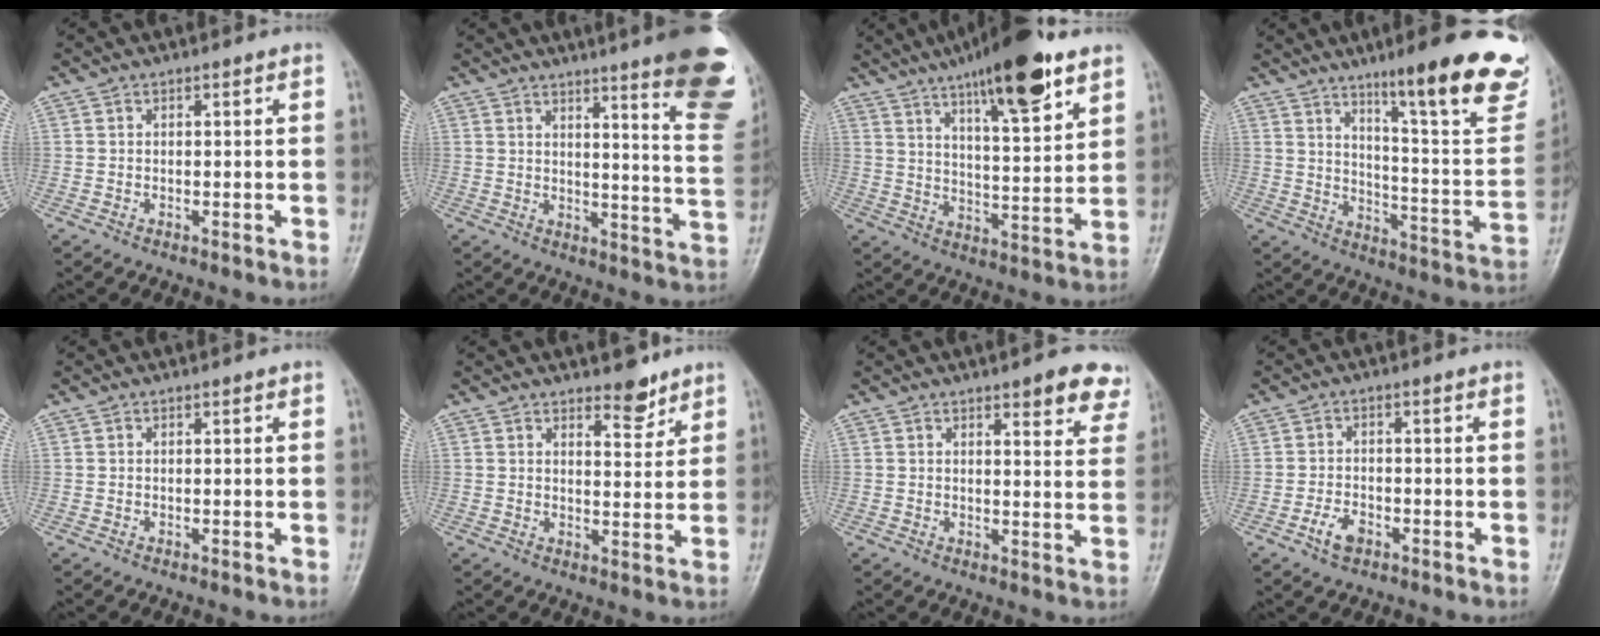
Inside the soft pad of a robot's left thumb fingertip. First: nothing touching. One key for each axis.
{"total": 19.1, "fx": 12.3, "fy": 2.6, "fz": 14.4, "tx": -0.150, "ty": -0.079, "tz": 0.143}
{"total": 17.9, "fx": 11.3, "fy": 4.4, "fz": 13.1, "tx": -0.178, "ty": -0.050, "tz": 0.179}
{"total": 23.6, "fx": 15.2, "fy": 3.8, "fz": 17.7, "tx": -0.210, "ty": -0.077, "tz": 0.218}
{"total": 0.0}
{"total": 4.8, "fx": 3.8, "fy": 1.9, "fz": 2.2, "tx": -0.009, "ty": -0.029, "tz": 0.057}
{"total": 8.1, "fx": 5.4, "fy": 2.6, "fz": 5.4, "tx": -0.036, "ty": -0.024, "tz": 0.056}
{"total": 3.7, "fx": -2.0, "fy": 2.1, "fz": 2.3, "tx": -0.040, "ty": 0.012, "tz": -0.036}